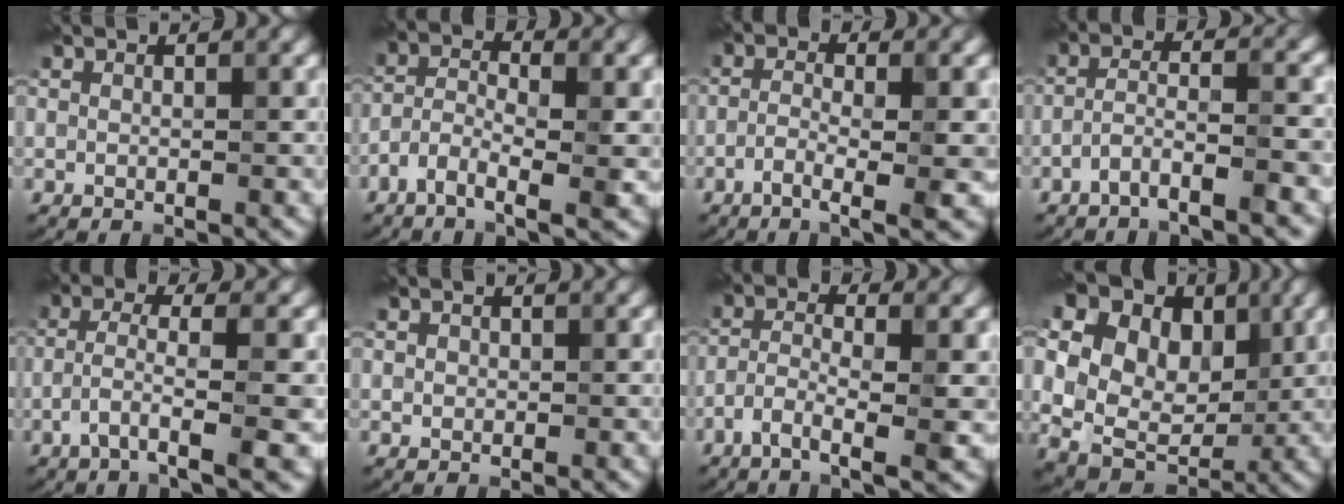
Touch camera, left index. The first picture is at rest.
{"total": 4.6, "force": [-2.1, 1.2, 3.9], "torque": [-0.084, 0.000, -0.048]}
{"total": 4.8, "force": [-1.7, 0.8, 4.4], "torque": [-0.079, 0.000, -0.034]}
{"total": 3.7, "force": [-2.6, 0.2, 2.7], "torque": [-0.055, 0.009, -0.058]}
{"total": 4.6, "force": [-1.6, 0.6, 4.2], "torque": [-0.083, 0.008, -0.037]}
{"total": 0.8, "force": [0.1, 0.7, 0.3], "torque": [0.000, -0.003, 0.001]}
{"total": 4.7, "force": [-2.0, 0.9, 4.2], "torque": [-0.087, 0.002, -0.045]}
{"total": 19.6, "force": [7.2, 14.9, 10.4], "torque": [-0.234, 0.041, 0.115]}